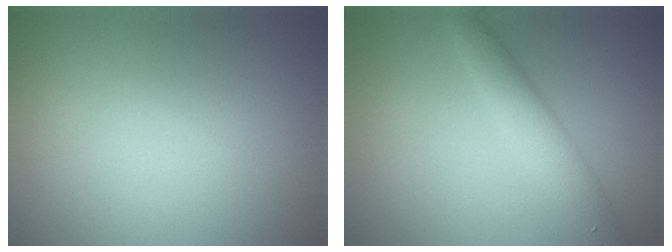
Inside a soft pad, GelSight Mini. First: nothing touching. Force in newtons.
{"total": 3.0, "press": 3.0, "slide": 0.1}